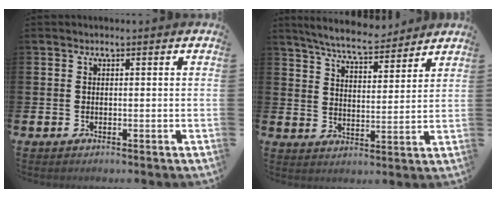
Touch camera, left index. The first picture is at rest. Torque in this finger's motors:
{"motor_torque": [0.91, -1.07, 0.53, 0.05]}